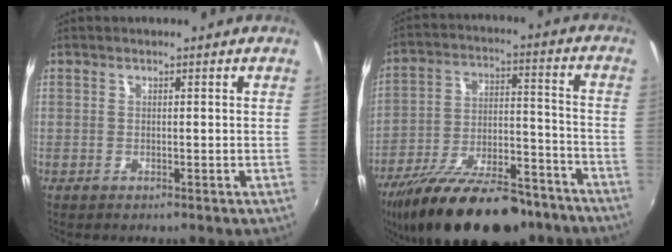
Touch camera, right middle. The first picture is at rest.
{"total": 24.9, "force": [-18.9, 9.1, 13.4], "torque": [-0.240, -0.016, -0.281]}